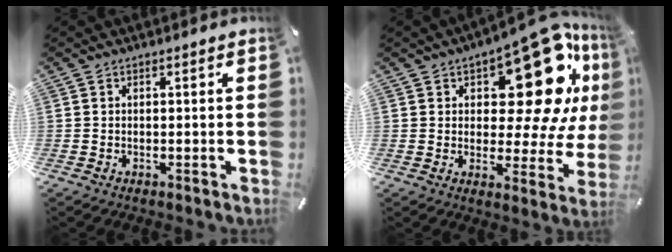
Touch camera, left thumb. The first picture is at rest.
{"total": 21.8, "force": [10.7, 9.8, 16.3], "torque": [-0.207, -0.088, 0.173]}